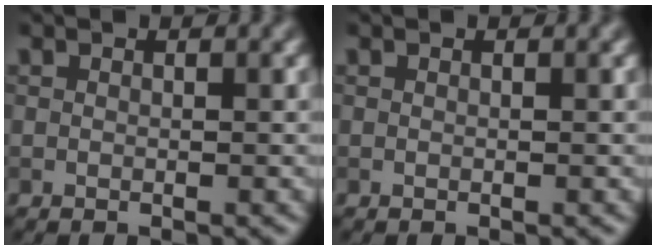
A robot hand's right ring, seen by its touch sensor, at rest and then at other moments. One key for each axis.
{"total": 0.0}